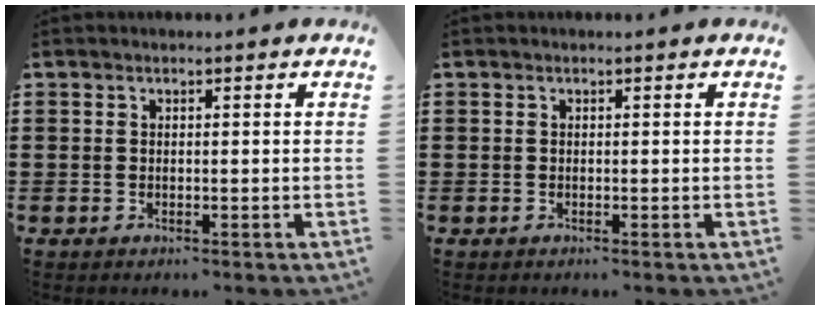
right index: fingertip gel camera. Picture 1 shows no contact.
{"total": 0.0}